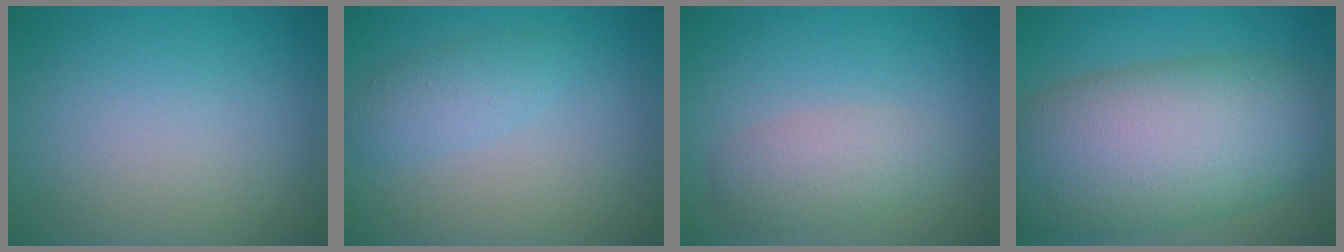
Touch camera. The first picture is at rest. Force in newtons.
{"total": 2.0, "press": 2.0, "slide": 0.1}
{"total": 2.9, "press": 2.9, "slide": 0.1}
{"total": 13.7, "press": 13.7, "slide": 0.3}